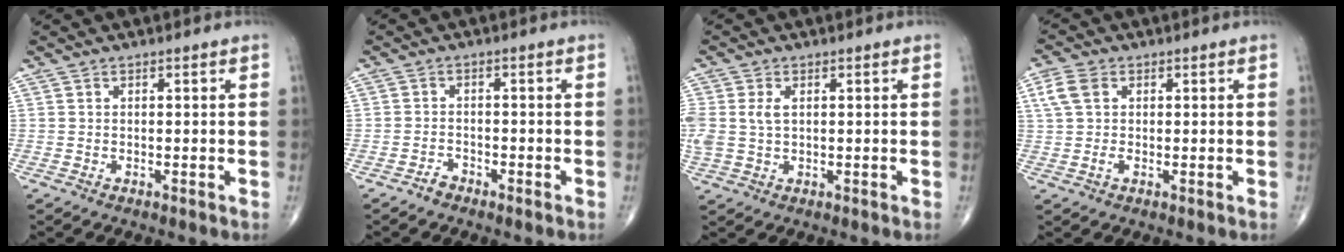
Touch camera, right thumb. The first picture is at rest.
{"total": 1.7, "force": [-1.5, 0.7, 0.3], "torque": [-0.003, 0.004, -0.030]}
{"total": 5.1, "force": [0.9, 3.3, 3.8], "torque": [-0.100, 0.009, 0.023]}
{"total": 5.0, "force": [1.2, 3.5, 3.4], "torque": [-0.076, 0.008, 0.022]}